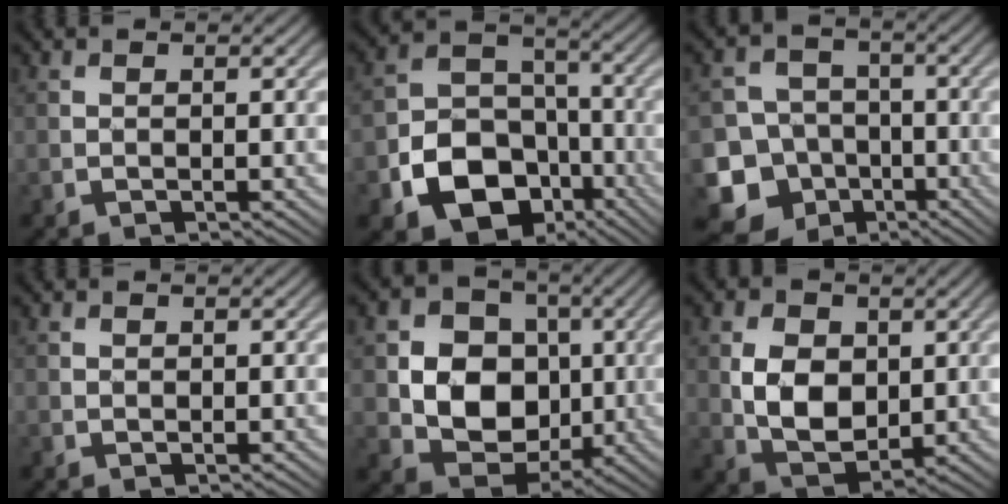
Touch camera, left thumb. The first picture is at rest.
{"total": 13.8, "force": [-6.4, 10.1, 6.9], "torque": [-0.150, -0.045, -0.108]}
{"total": 12.3, "force": [-5.7, 10.4, 3.4], "torque": [-0.103, -0.033, -0.121]}
{"total": 0.0}
{"total": 10.4, "force": [0.1, 8.7, 5.7], "torque": [-0.121, -0.006, -0.010]}
{"total": 7.0, "force": [0.9, 5.0, 4.8], "torque": [-0.098, -0.006, 0.020]}